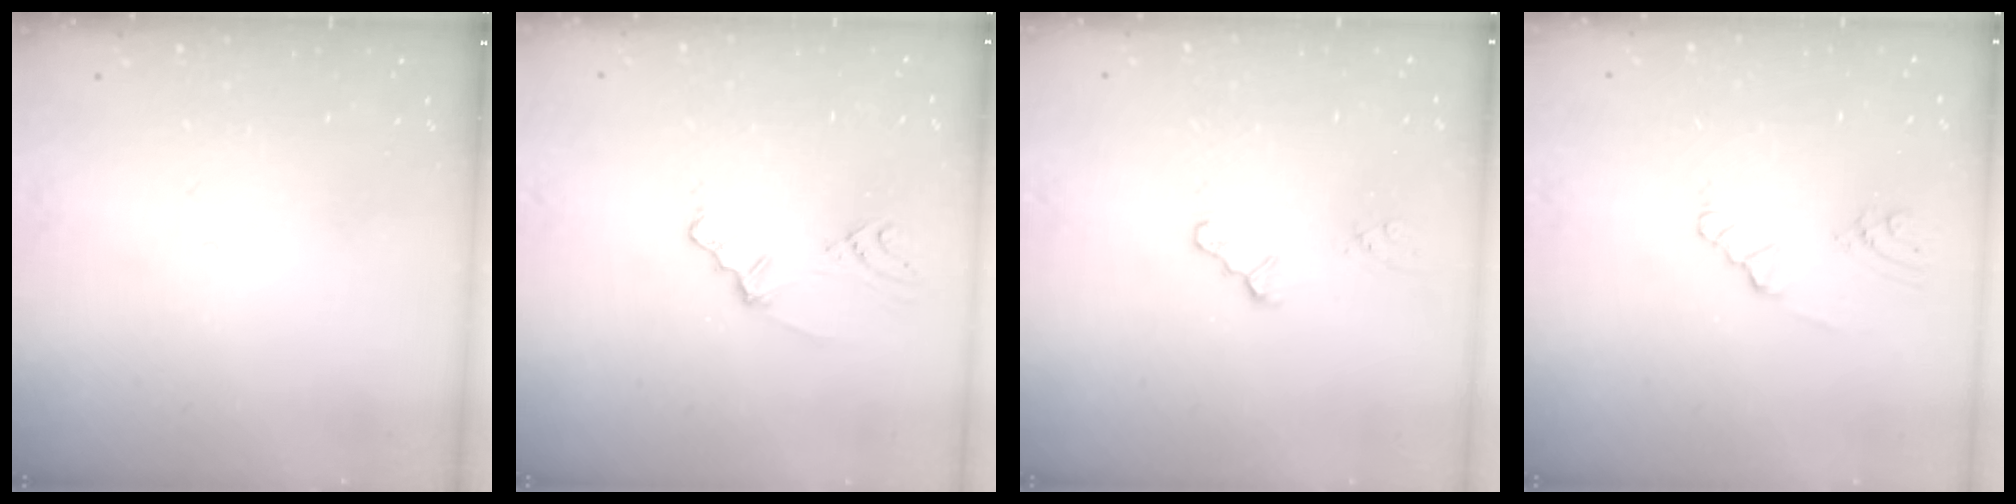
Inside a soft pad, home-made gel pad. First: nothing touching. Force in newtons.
{"total": 2.2, "press": 2.1, "slide": 0.6}
{"total": 1.0, "press": 1.0, "slide": 0.2}
{"total": 2.8, "press": 2.8, "slide": 0.5}